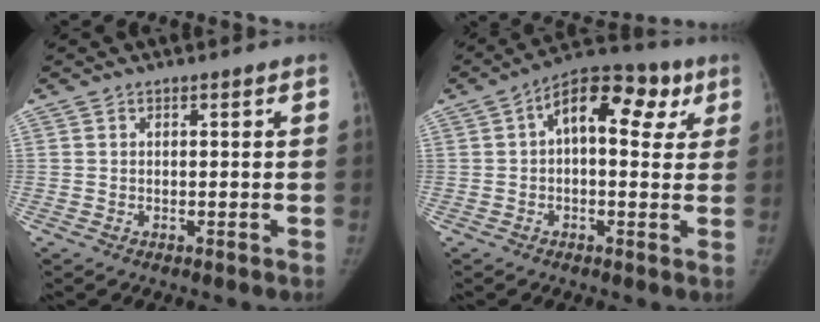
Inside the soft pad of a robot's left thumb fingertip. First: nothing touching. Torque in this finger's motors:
{"motor_torque": [-0.19, 0.85, -0.02, 0.00, 0.24]}